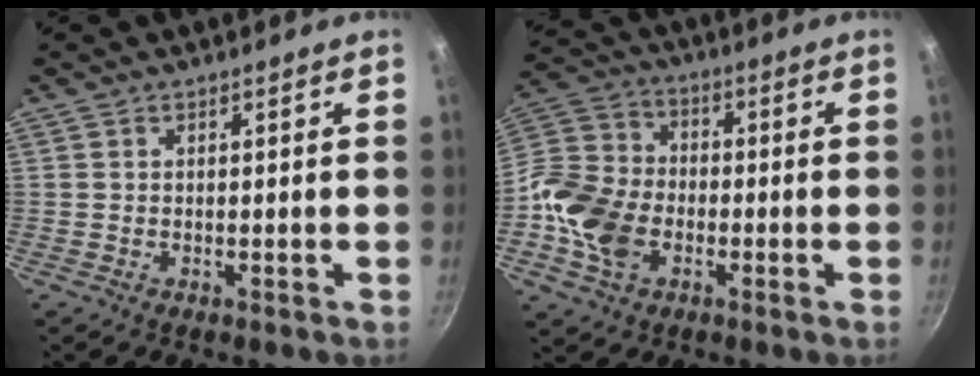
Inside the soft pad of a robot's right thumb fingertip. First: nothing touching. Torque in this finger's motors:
{"motor_torque": [1.21, 0.92, 1.21, -0.57, 0.14]}